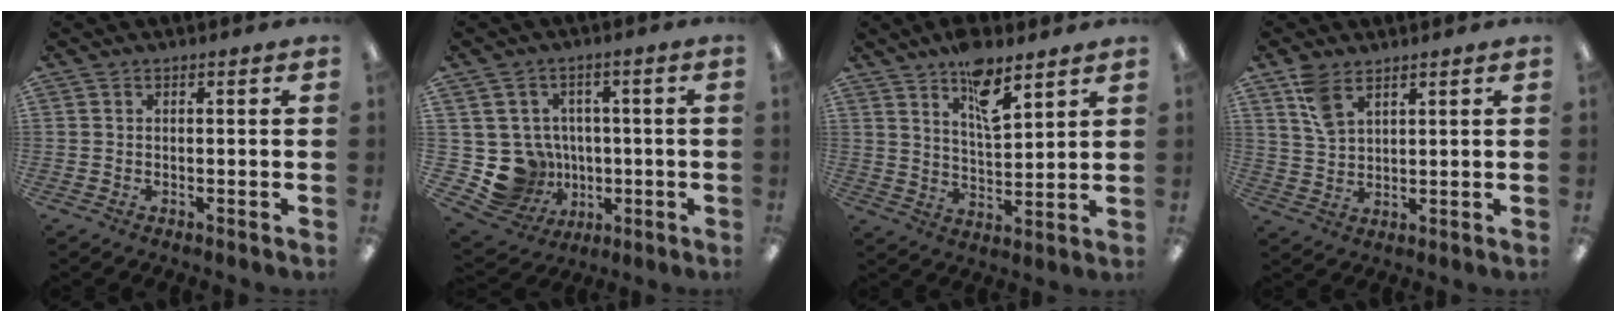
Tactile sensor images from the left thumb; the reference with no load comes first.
{"total": 11.0, "force": [-1.5, 10.6, 2.6], "torque": [-0.083, 0.008, -0.010]}
{"total": 10.3, "force": [7.1, 3.7, 6.5], "torque": [-0.096, -0.040, 0.122]}
{"total": 6.4, "force": [4.5, 3.0, 3.4], "torque": [-0.079, -0.011, 0.086]}